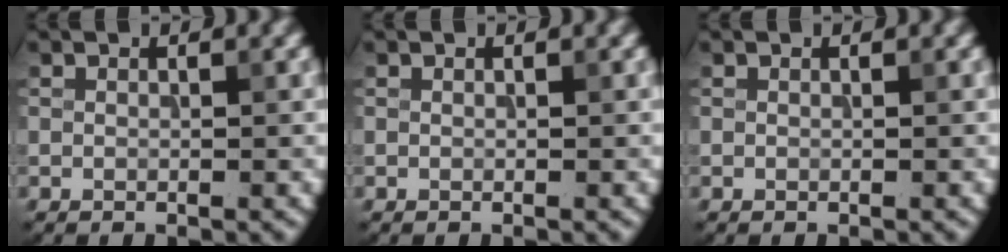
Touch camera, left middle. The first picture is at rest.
{"total": 0.0}
{"total": 0.0}